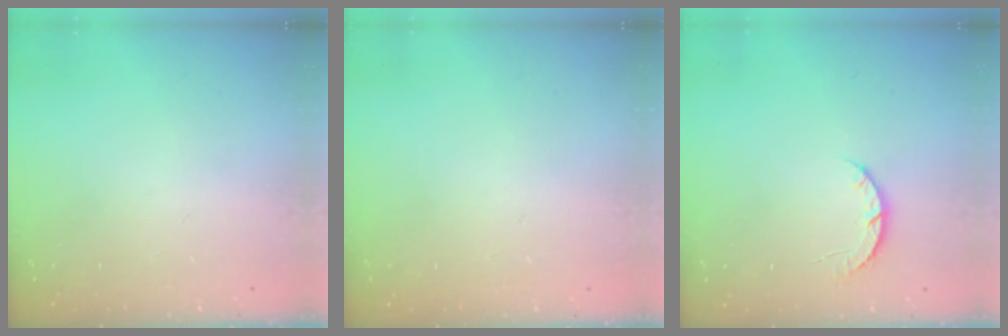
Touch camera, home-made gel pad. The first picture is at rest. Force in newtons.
{"total": 2.6, "press": 2.6, "slide": 0.2}
{"total": 3.9, "press": 3.8, "slide": 0.6}